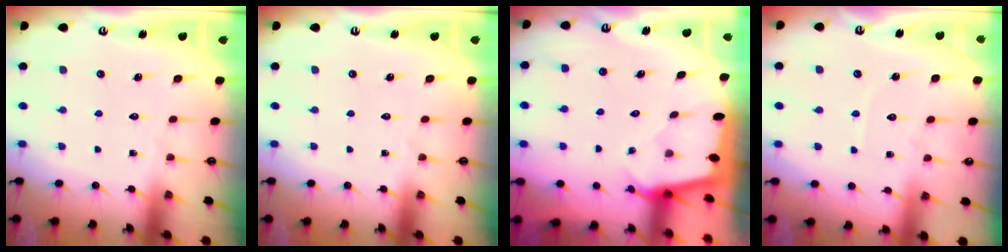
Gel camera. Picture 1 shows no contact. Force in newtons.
{"total": 0.0}
{"total": 1.7, "press": 1.6, "slide": 0.2}
{"total": 3.2, "press": 3.1, "slide": 0.3}